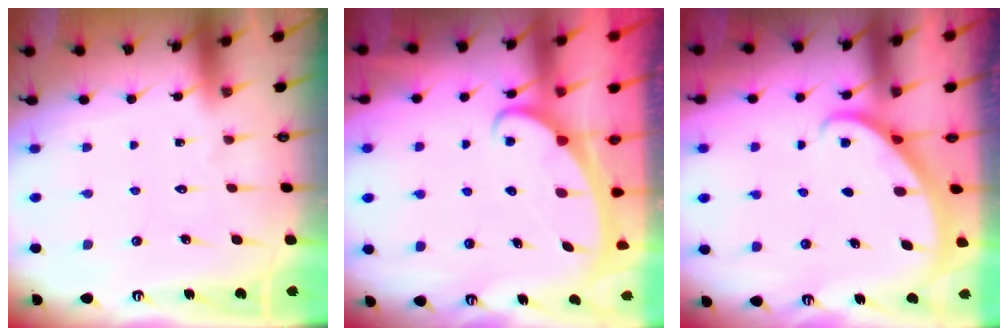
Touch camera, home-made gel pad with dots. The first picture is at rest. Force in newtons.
{"total": 2.3, "press": 2.2, "slide": 0.3}
{"total": 1.8, "press": 1.8, "slide": 0.1}